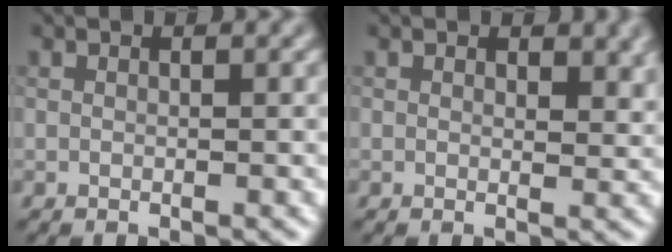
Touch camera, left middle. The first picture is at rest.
{"total": 2.0, "force": [1.0, 1.1, 1.3], "torque": [-0.013, -0.007, 0.017]}